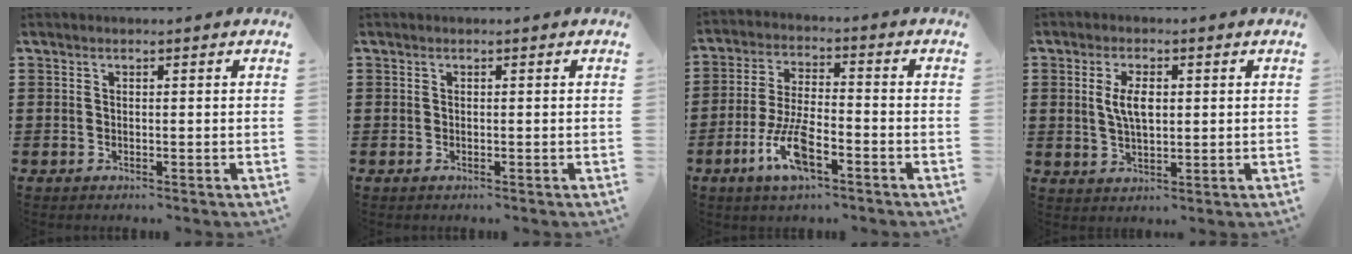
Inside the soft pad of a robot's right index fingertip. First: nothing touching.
{"total": 0.0}
{"total": 8.8, "force": [-4.2, 2.8, 7.2], "torque": [-0.166, -0.009, -0.082]}
{"total": 4.8, "force": [0.7, 2.1, 4.3], "torque": [-0.079, 0.006, 0.008]}